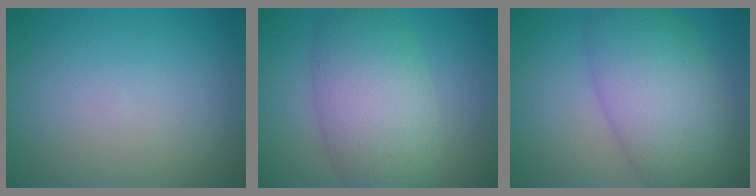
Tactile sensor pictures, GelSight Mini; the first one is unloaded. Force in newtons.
{"total": 7.6, "press": 7.6, "slide": 0.4}
{"total": 8.4, "press": 8.4, "slide": 0.2}